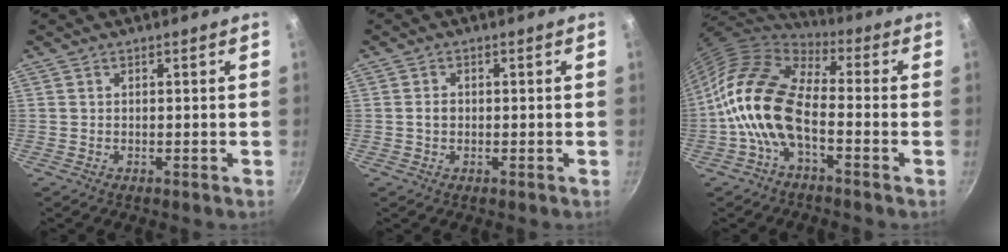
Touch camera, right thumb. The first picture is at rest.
{"total": 1.6, "force": [-0.1, 1.2, 1.0], "torque": [-0.013, 0.006, -0.002]}
{"total": 13.9, "force": [-3.3, 7.1, 11.5], "torque": [-0.204, 0.031, -0.080]}